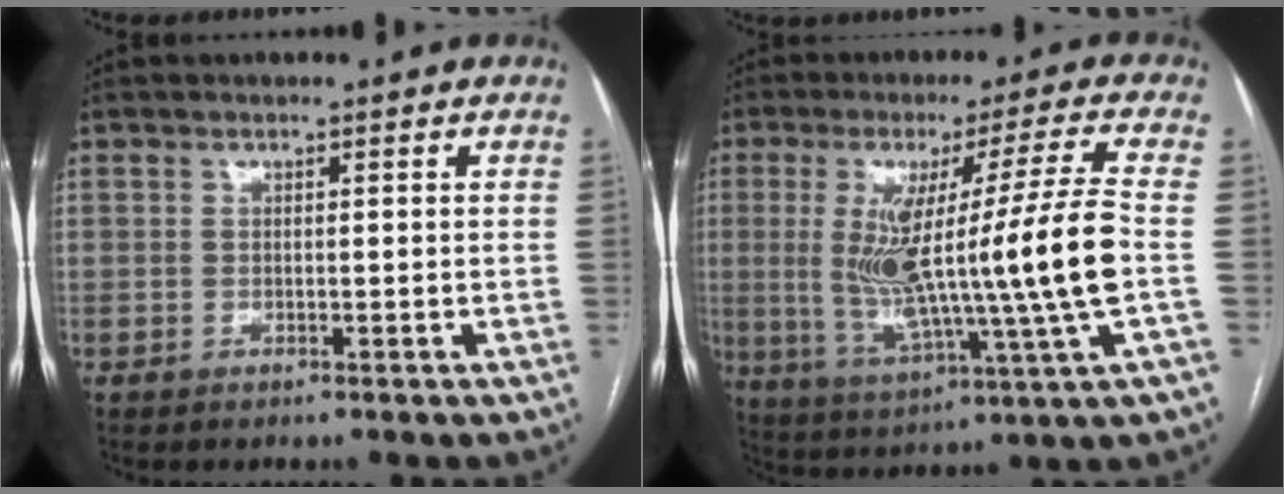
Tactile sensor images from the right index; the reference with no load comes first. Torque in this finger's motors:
{"motor_torque": [2.14, 0.00, 1.05, 0.21]}